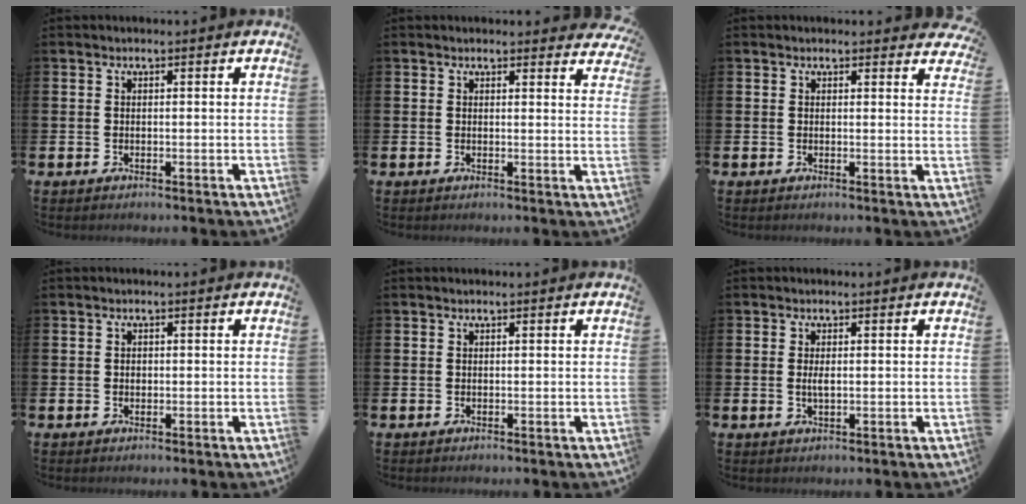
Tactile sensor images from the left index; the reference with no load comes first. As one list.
[{"total": 1.8, "force": [1.8, 0.3, 0.0], "torque": [0.005, -0.007, 0.031]}, {"total": 1.4, "force": [1.3, 0.4, 0.0], "torque": [0.006, -0.003, 0.022]}, {"total": 0.7, "force": [0.1, 0.6, 0.4], "torque": [0.002, 0.001, -0.002]}, {"total": 0.0}, {"total": 1.5, "force": [0.2, 0.5, 1.4], "torque": [-0.026, 0.002, 0.000]}]